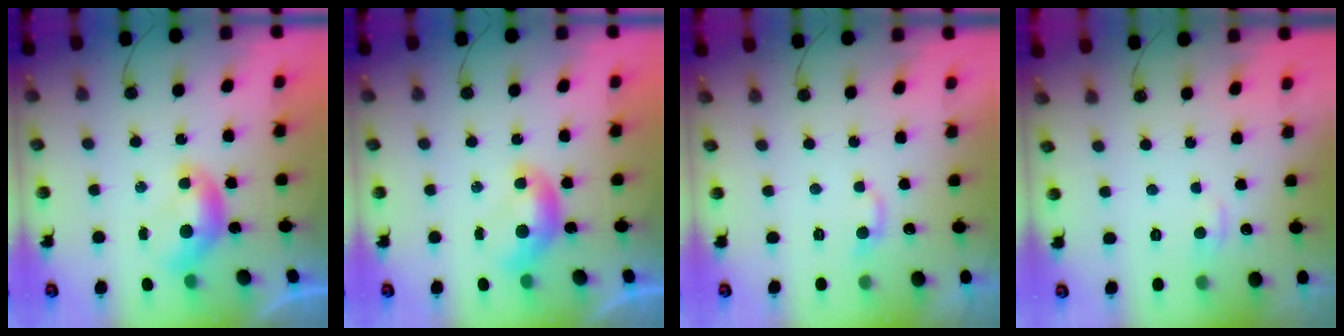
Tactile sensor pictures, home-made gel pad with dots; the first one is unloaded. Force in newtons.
{"total": 0.0}
{"total": 1.6, "press": 1.5, "slide": 0.5}
{"total": 0.9, "press": 0.6, "slide": 0.7}